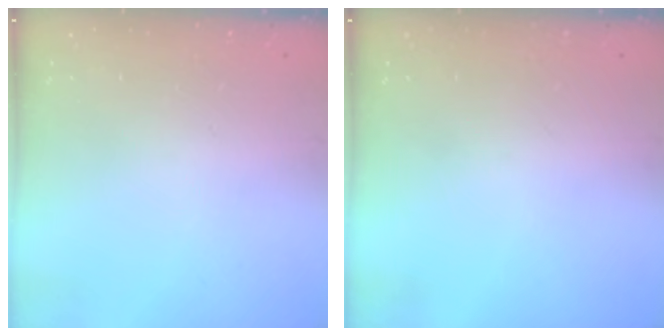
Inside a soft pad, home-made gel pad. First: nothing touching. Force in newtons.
{"total": 0.0}